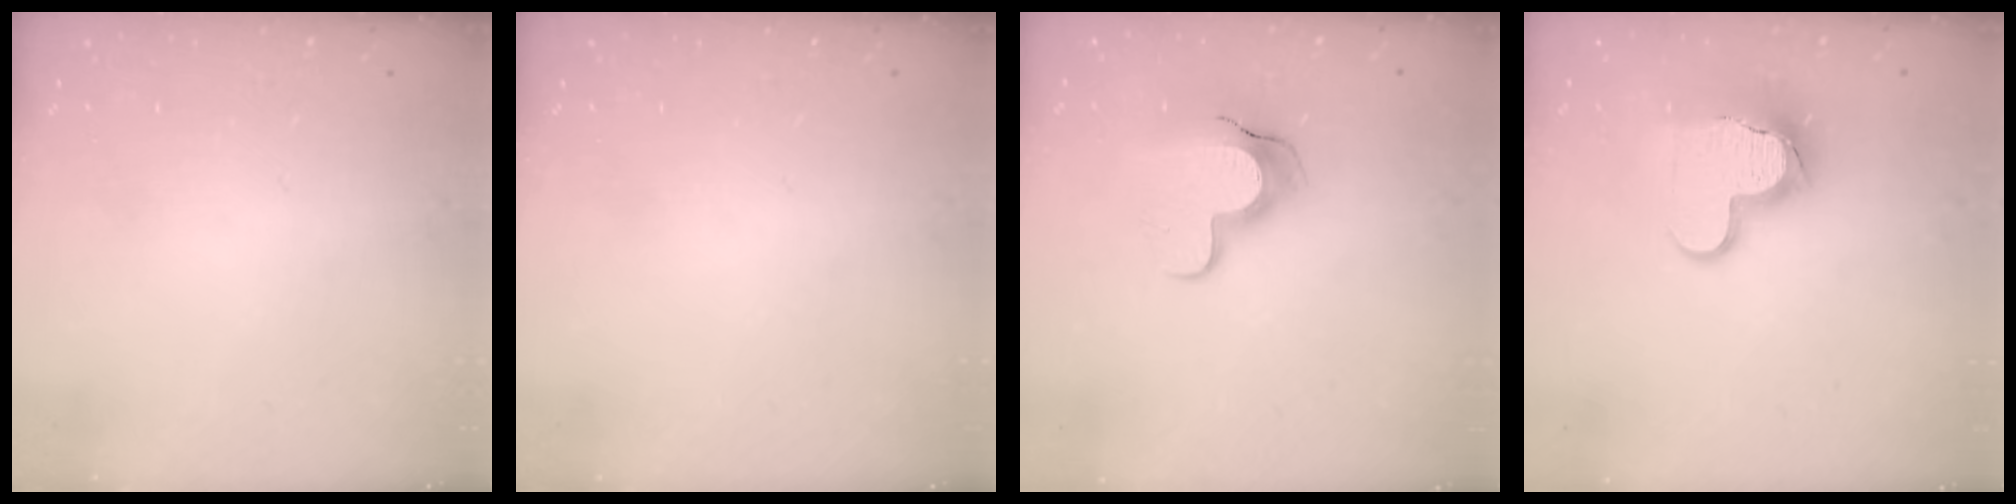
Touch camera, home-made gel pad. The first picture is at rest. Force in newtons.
{"total": 0.0}
{"total": 11.2, "press": 11.2, "slide": 1.0}
{"total": 12.1, "press": 12.0, "slide": 1.3}